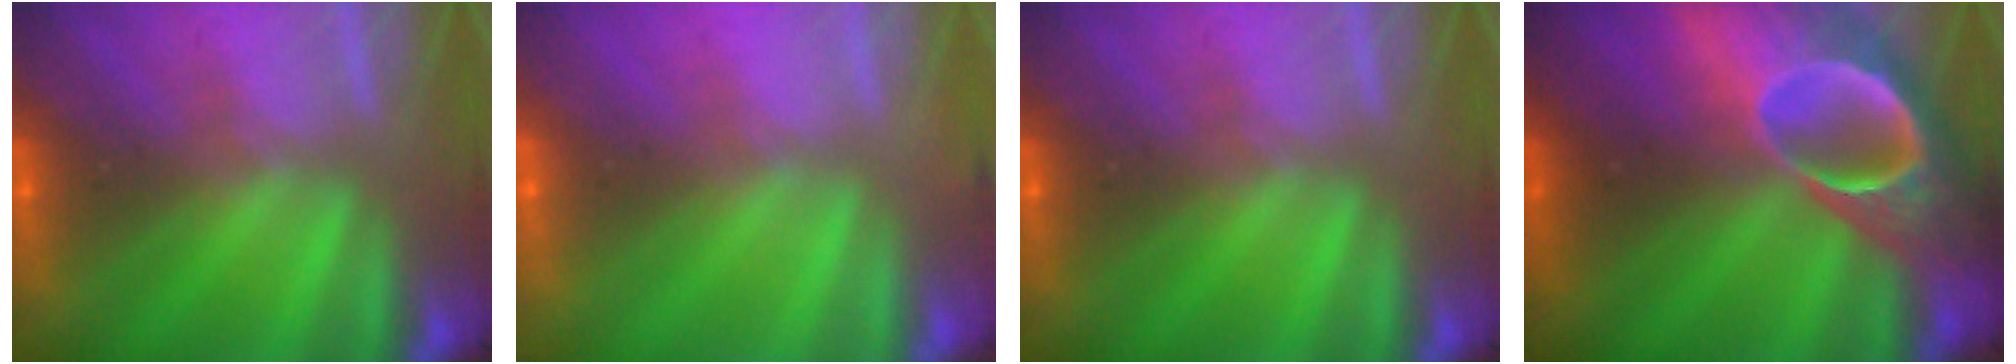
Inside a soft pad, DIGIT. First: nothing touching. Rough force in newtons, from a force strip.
{"total": 2.9}
{"total": 0.0}
{"total": 8.7}